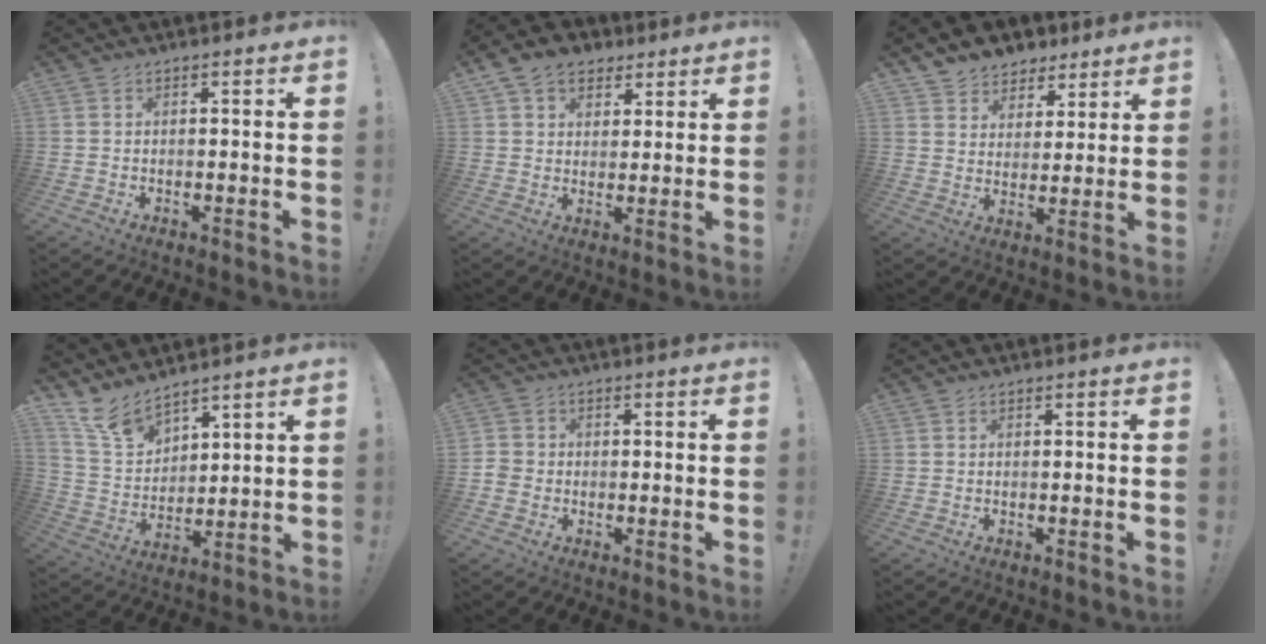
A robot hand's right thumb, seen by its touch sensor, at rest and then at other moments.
{"total": 9.6, "force": [5.3, 7.2, 3.4], "torque": [-0.056, -0.018, 0.107]}
{"total": 7.1, "force": [4.9, 5.2, 0.6], "torque": [-0.001, -0.043, 0.096]}
{"total": 11.3, "force": [9.5, 4.7, 3.8], "torque": [-0.089, -0.066, 0.187]}
{"total": 3.6, "force": [-1.1, 3.3, 1.2], "torque": [-0.021, 0.009, -0.020]}
{"total": 0.0}